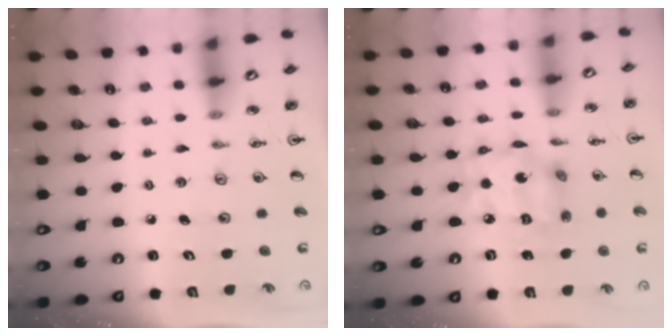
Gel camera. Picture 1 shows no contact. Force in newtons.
{"total": 13.3, "press": 13.2, "slide": 1.3}